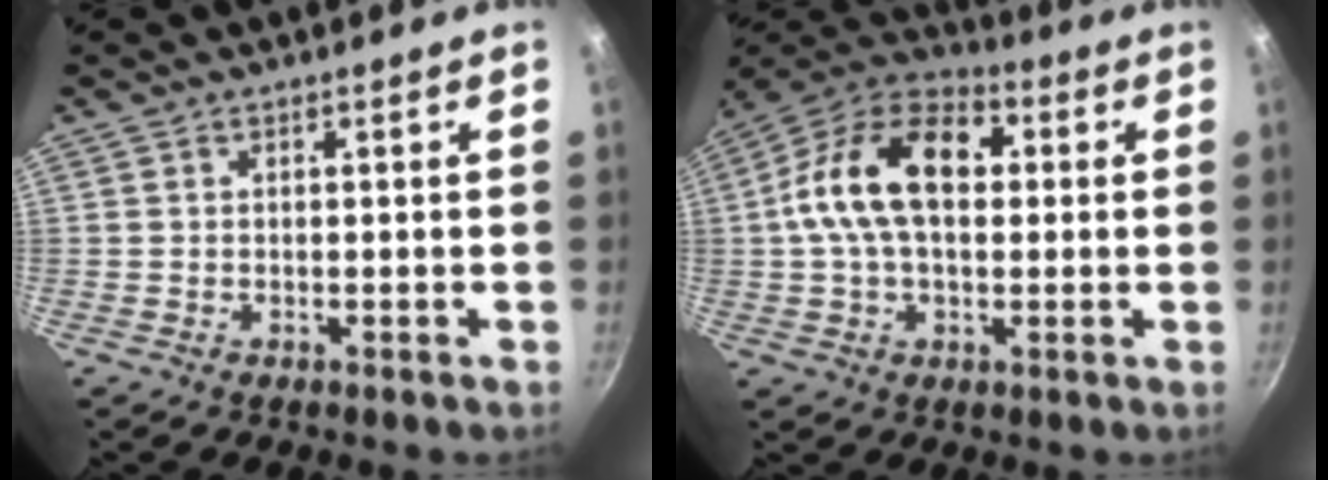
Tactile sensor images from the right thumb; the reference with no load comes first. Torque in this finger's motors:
{"motor_torque": [-0.71, 1.27, 1.30, -0.32, 0.46]}